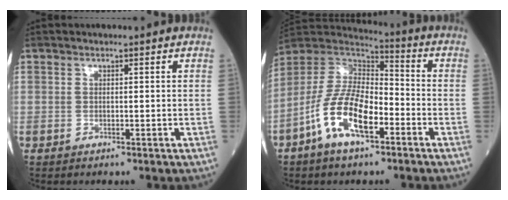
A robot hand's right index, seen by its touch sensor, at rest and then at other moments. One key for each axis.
{"total": 13.0, "fx": -5.9, "fy": 4.9, "fz": 10.5, "tx": -0.220, "ty": 0.009, "tz": -0.114}